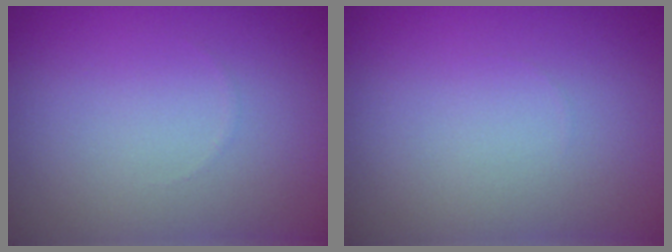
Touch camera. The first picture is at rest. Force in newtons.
{"total": 0.0}